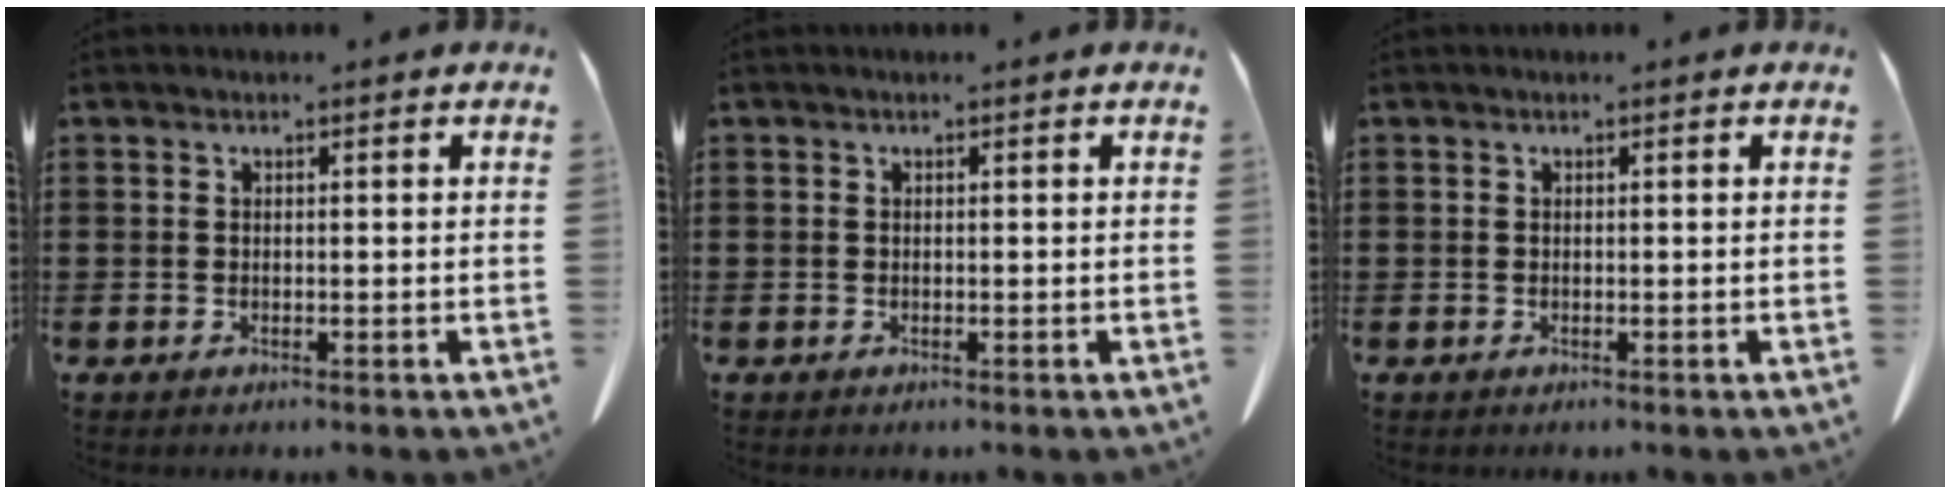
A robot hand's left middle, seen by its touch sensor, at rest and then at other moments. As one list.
[{"total": 0.0}, {"total": 0.0}]